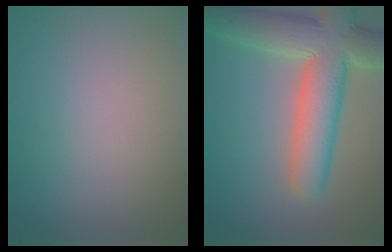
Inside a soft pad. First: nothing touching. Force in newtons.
{"total": 9.9, "press": 9.9, "slide": 0.8}